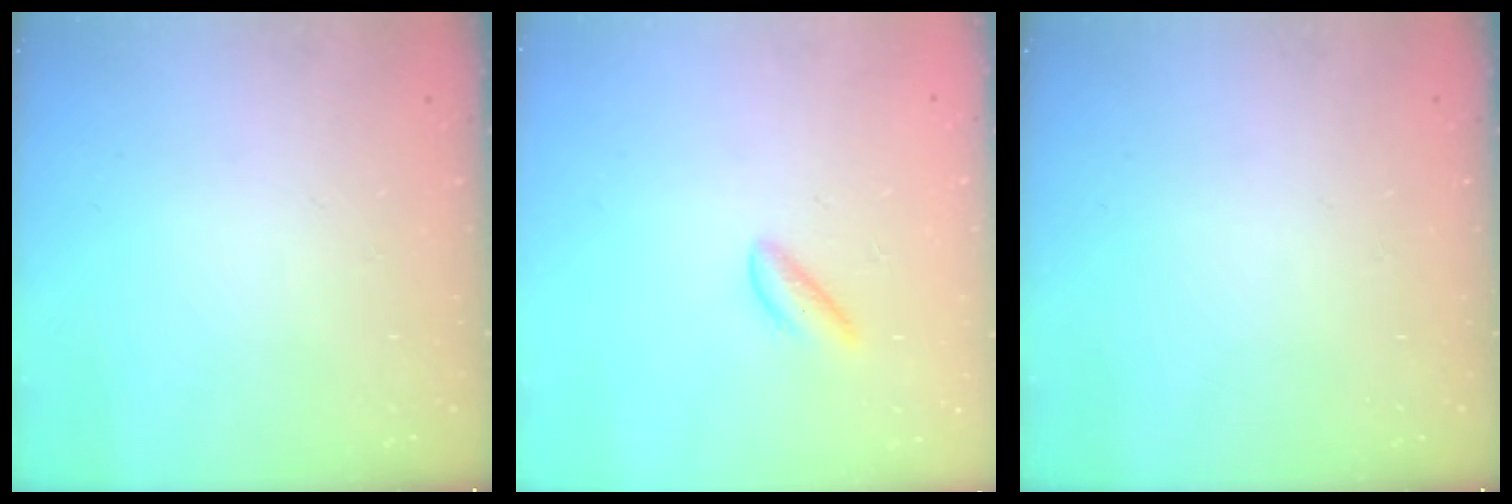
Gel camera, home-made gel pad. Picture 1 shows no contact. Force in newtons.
{"total": 1.9, "press": 1.9, "slide": 0.4}
{"total": 0.0}